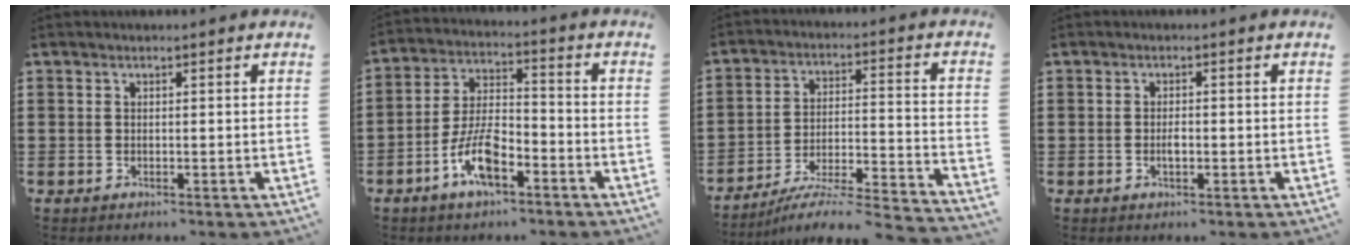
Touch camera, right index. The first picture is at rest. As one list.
[{"total": 8.7, "force": [-4.6, 3.4, 6.6], "torque": [-0.146, 0.000, -0.085]}, {"total": 5.5, "force": [-4.9, 0.1, 2.4], "torque": [-0.047, -0.019, -0.100]}, {"total": 1.5, "force": [-0.3, 0.7, 1.3], "torque": [-0.026, 0.001, -0.005]}]